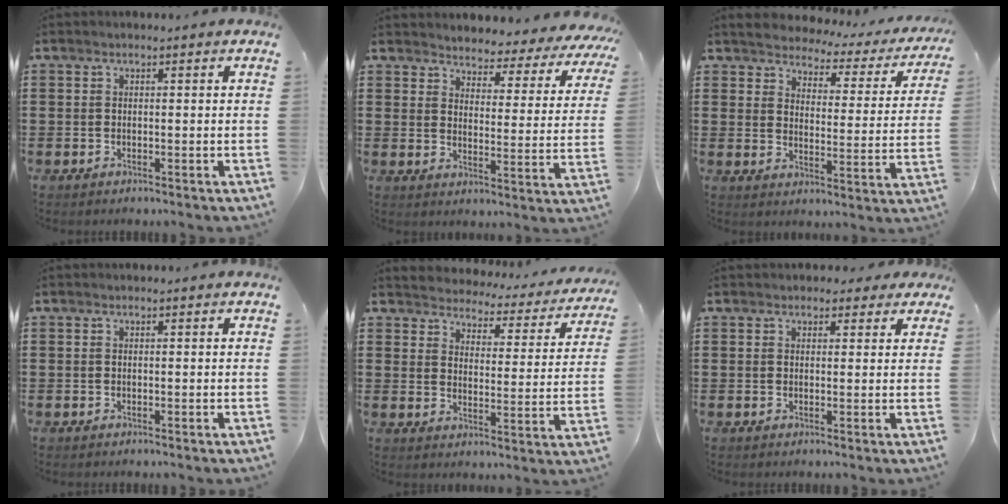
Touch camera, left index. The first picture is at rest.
{"total": 3.2, "force": [3.1, 0.5, -0.3], "torque": [-0.013, -0.034, 0.045]}
{"total": 2.9, "force": [2.9, 0.3, -0.1], "torque": [-0.023, -0.028, 0.042]}
{"total": 0.0}
{"total": 2.9, "force": [2.8, 0.4, -0.2], "torque": [-0.019, -0.030, 0.040]}
{"total": 1.8, "force": [1.5, 1.1, 0.2], "torque": [-0.003, 0.005, 0.025]}